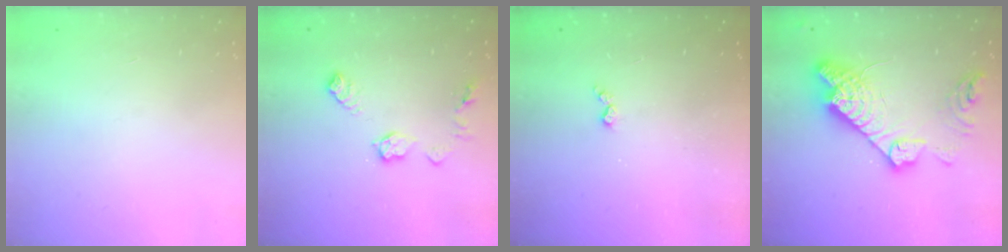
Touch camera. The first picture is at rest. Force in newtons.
{"total": 9.0, "press": 9.0, "slide": 0.4}
{"total": 2.9, "press": 2.9, "slide": 0.5}
{"total": 19.0, "press": 18.9, "slide": 1.6}